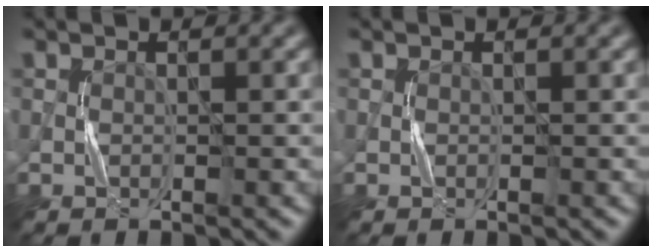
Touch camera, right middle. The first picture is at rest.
{"total": 0.0}